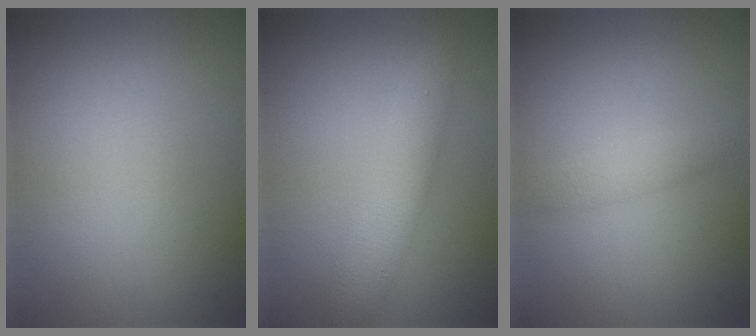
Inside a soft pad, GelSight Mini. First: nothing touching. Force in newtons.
{"total": 3.6, "press": 3.6, "slide": 0.0}
{"total": 1.5, "press": 1.5, "slide": 0.0}